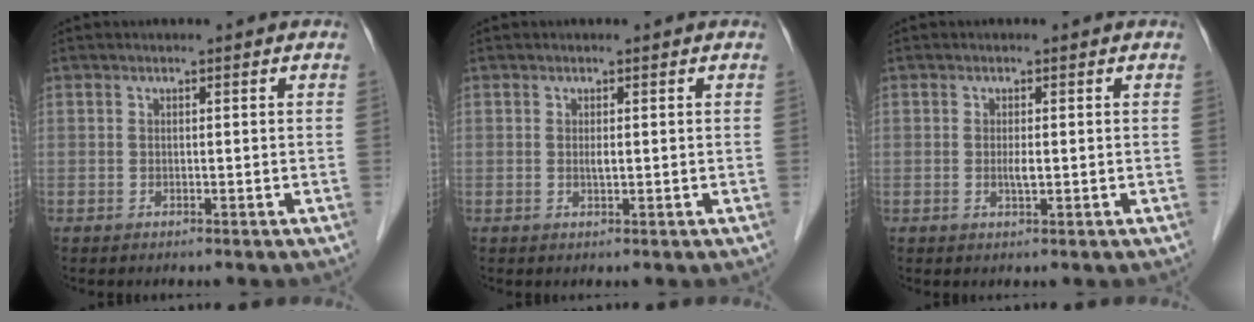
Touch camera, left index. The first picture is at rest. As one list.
[{"total": 0.9, "force": [0.1, 0.1, 0.8], "torque": [-0.019, -0.003, 0.002]}, {"total": 1.4, "force": [0.0, 0.2, 1.3], "torque": [-0.028, -0.003, -0.001]}]